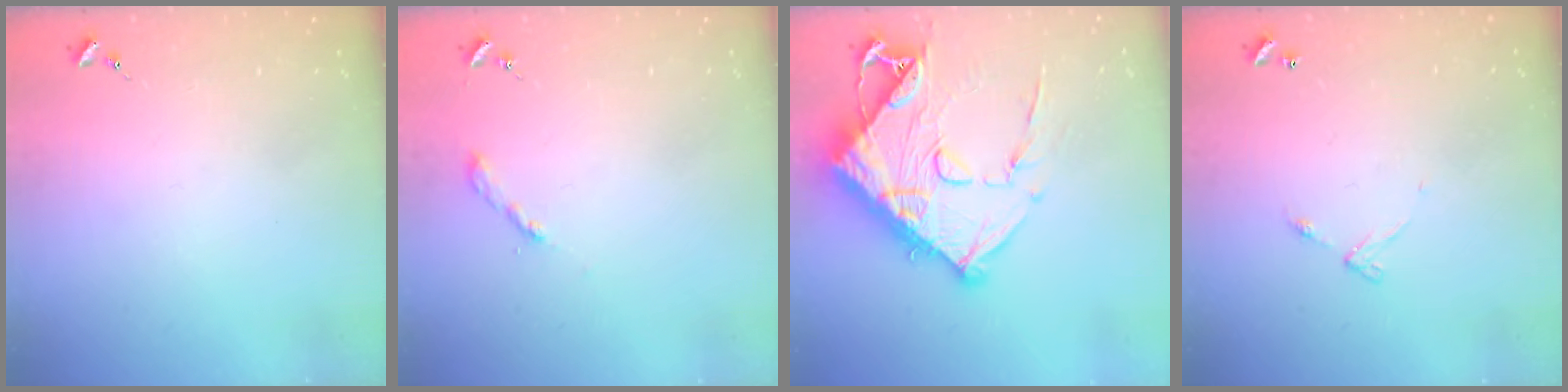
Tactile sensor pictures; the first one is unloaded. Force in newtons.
{"total": 2.0, "press": 2.0, "slide": 0.2}
{"total": 17.9, "press": 17.8, "slide": 2.0}
{"total": 5.9, "press": 5.9, "slide": 0.6}